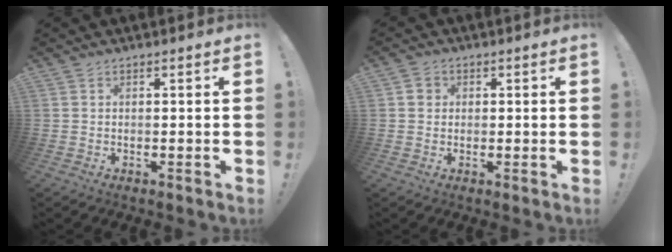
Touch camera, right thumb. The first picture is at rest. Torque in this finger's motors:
{"motor_torque": [0.18, 0.38, 0.07, -0.11, 0.00]}